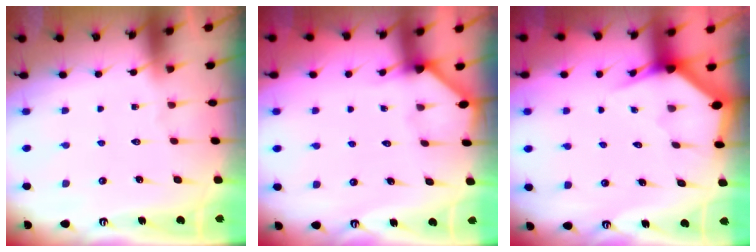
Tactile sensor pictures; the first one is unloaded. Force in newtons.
{"total": 1.9, "press": 1.9, "slide": 0.2}
{"total": 2.6, "press": 2.6, "slide": 0.1}